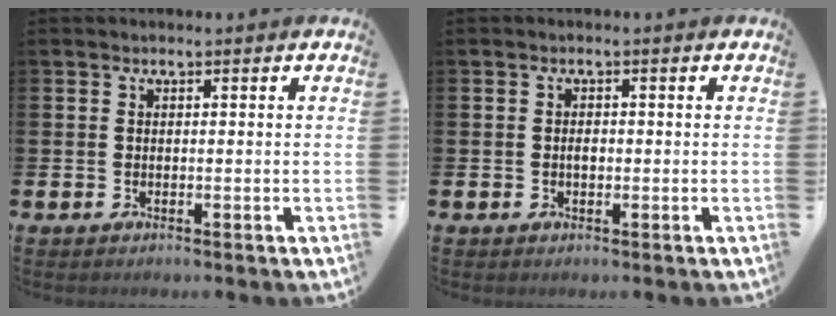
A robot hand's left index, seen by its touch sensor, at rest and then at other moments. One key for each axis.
{"total": 1.2, "fx": -0.1, "fy": 0.7, "fz": 1.0, "tx": -0.009, "ty": 0.000, "tz": -0.005}